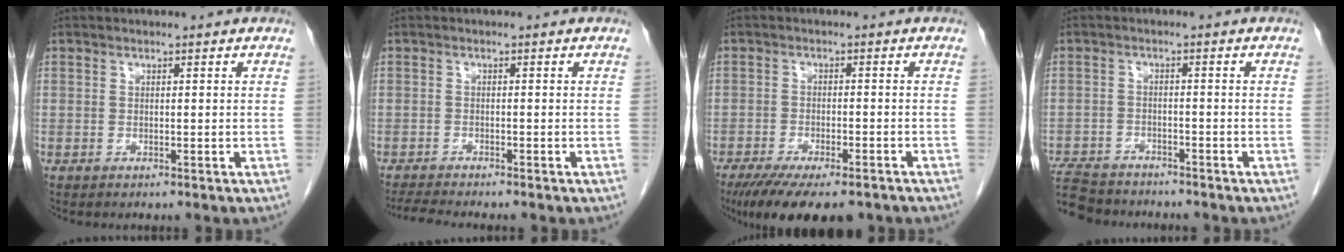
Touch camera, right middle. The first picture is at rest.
{"total": 4.3, "force": [-4.0, -0.1, 1.7], "torque": [-0.030, -0.015, -0.065]}
{"total": 13.3, "force": [-10.1, 3.8, 7.8], "torque": [-0.129, -0.021, -0.150]}
{"total": 9.7, "force": [-8.8, 3.0, 2.8], "torque": [-0.063, -0.005, -0.141]}